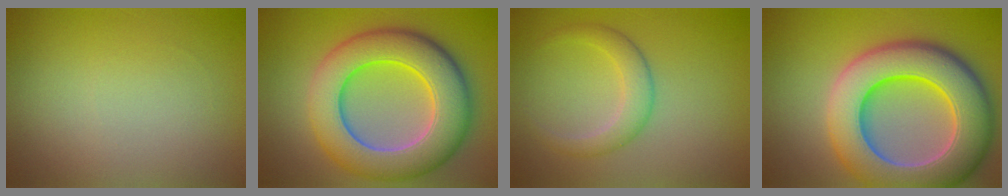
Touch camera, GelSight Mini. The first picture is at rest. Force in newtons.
{"total": 11.1, "press": 11.0, "slide": 0.4}
{"total": 2.7, "press": 2.7, "slide": 0.1}
{"total": 12.6, "press": 12.6, "slide": 0.6}